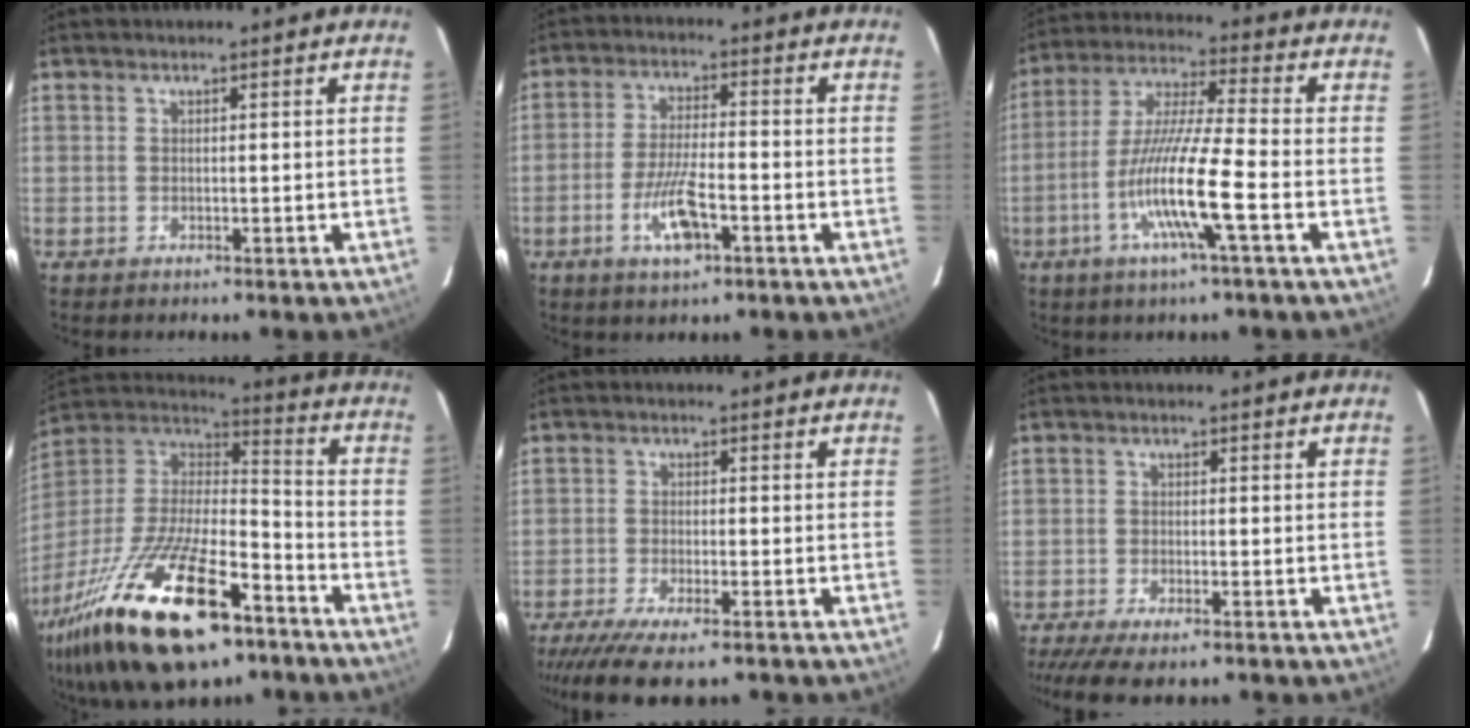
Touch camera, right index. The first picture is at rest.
{"total": 7.6, "force": [-3.2, 1.8, 6.6], "torque": [-0.130, -0.006, -0.057]}
{"total": 12.9, "force": [-4.3, -0.3, 12.2], "torque": [-0.242, -0.008, -0.087]}
{"total": 26.9, "force": [-16.7, 8.3, 19.4], "torque": [-0.387, -0.028, -0.293]}
{"total": 11.4, "force": [-9.3, 1.8, 6.3], "torque": [-0.092, -0.020, -0.143]}
{"total": 10.1, "force": [-8.3, 2.2, 5.3], "torque": [-0.081, -0.011, -0.124]}